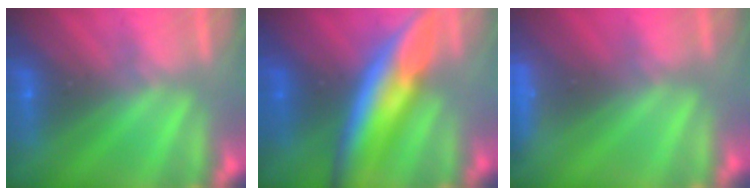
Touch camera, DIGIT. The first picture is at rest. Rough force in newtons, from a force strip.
{"total": 8.6}
{"total": 3.3}